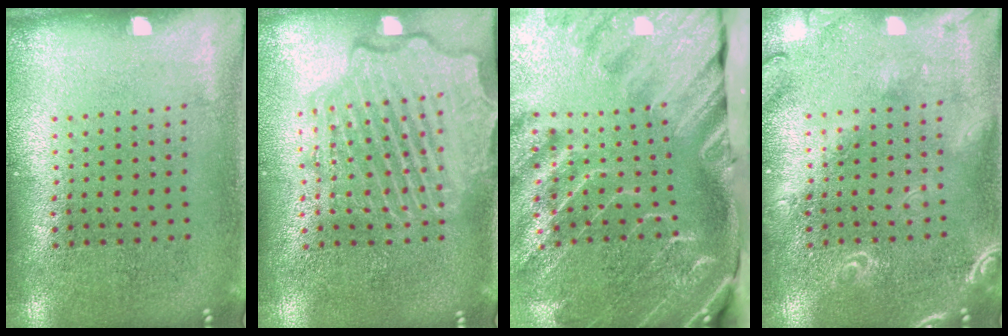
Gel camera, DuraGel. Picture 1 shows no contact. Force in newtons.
{"total": 4.4, "press": 4.3, "slide": 0.5}
{"total": 4.4, "press": 3.3, "slide": 2.9}
{"total": 1.8, "press": 1.8, "slide": 0.5}